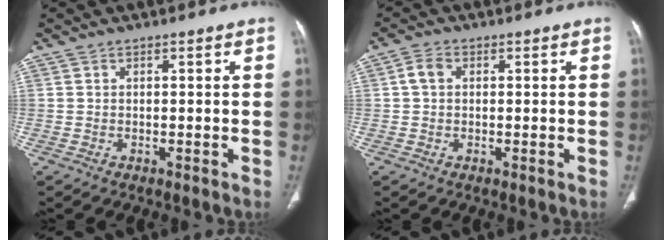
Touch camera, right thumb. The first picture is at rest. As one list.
[{"total": 2.7, "force": [0.5, 2.0, 1.8], "torque": [-0.035, 0.008, 0.007]}]